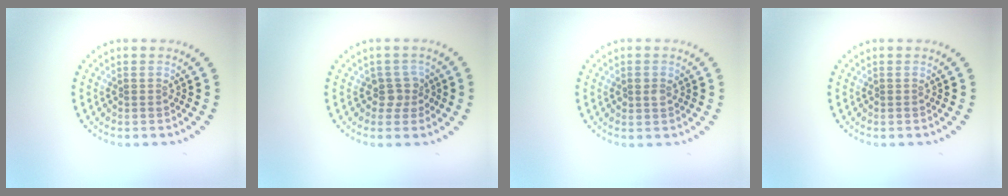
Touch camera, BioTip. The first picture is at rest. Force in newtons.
{"total": 1.7, "press": 1.4, "slide": 1.0}
{"total": 1.2, "press": 1.1, "slide": 0.3}
{"total": 0.0}